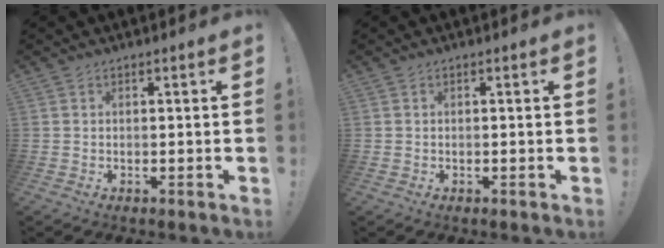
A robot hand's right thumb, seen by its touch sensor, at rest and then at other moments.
{"total": 0.5, "force": [-0.4, 0.3, 0.1], "torque": [-0.010, 0.004, -0.006]}